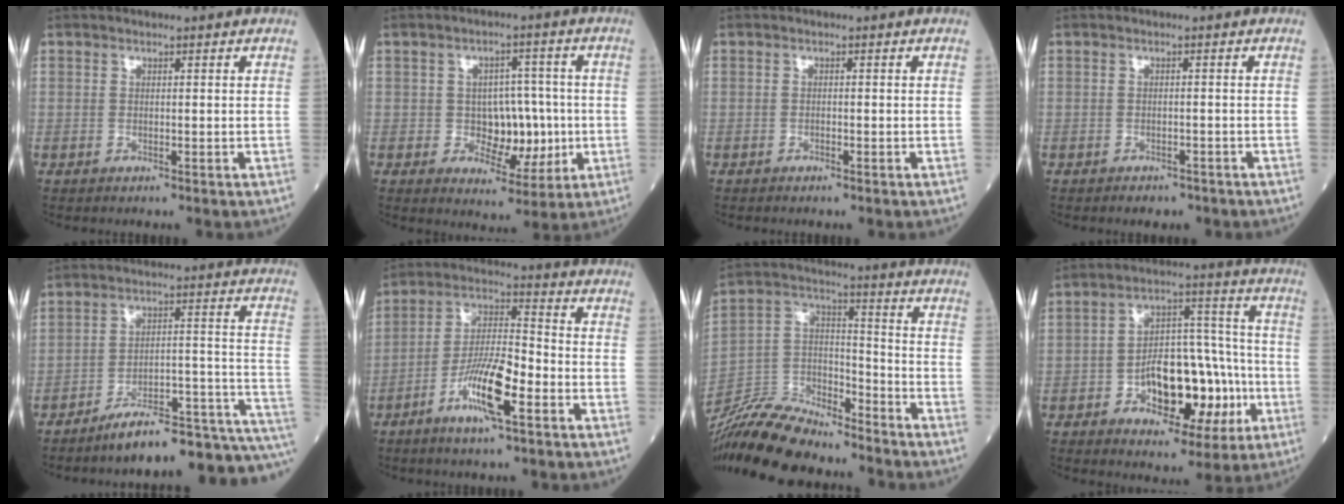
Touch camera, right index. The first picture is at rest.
{"total": 7.5, "force": [-1.0, 4.8, 5.7], "torque": [-0.071, 0.012, -0.007]}
{"total": 0.6, "force": [-0.5, 0.1, 0.3], "torque": [-0.010, -0.001, -0.009]}
{"total": 2.8, "force": [-2.3, 1.3, 0.9], "torque": [-0.014, 0.000, -0.024]}
{"total": 17.2, "force": [-13.5, 2.4, 10.3], "torque": [-0.082, 0.059, -0.195]}
{"total": 10.6, "force": [-5.0, 1.8, 9.2], "torque": [-0.180, -0.002, -0.092]}
{"total": 16.0, "force": [-14.8, 3.3, 4.9], "torque": [-0.086, 0.021, -0.269]}
{"total": 15.2, "force": [-4.6, 7.5, 12.5], "torque": [-0.189, 0.032, -0.061]}